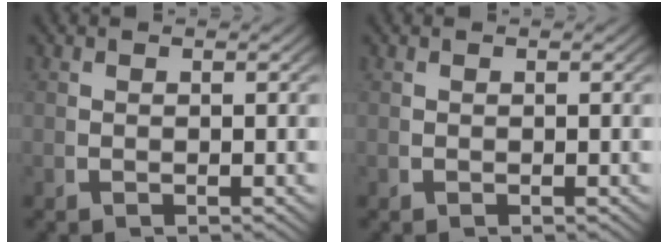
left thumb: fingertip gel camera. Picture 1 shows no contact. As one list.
[{"total": 0.0}]